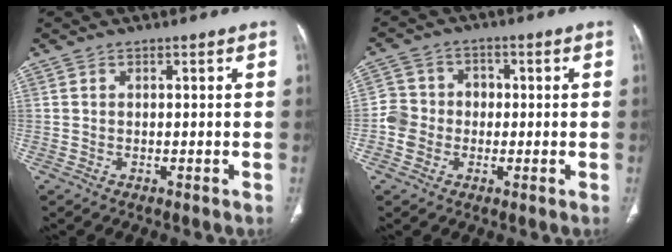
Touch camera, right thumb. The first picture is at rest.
{"total": 6.5, "force": [-1.2, 6.0, 2.2], "torque": [-0.019, 0.026, -0.032]}